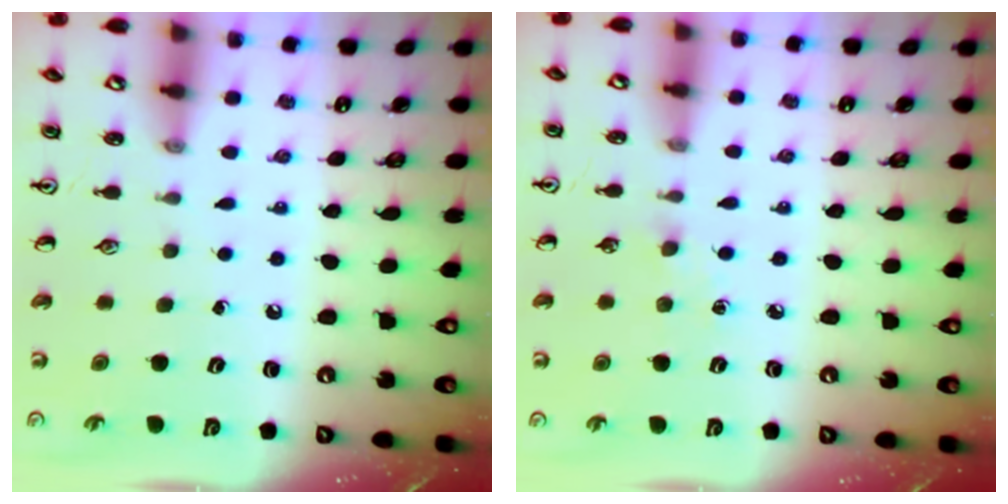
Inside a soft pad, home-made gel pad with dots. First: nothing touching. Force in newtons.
{"total": 3.1, "press": 3.1, "slide": 0.5}